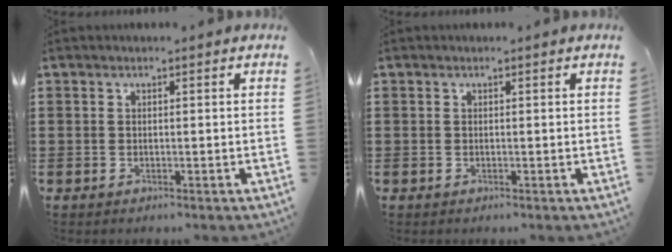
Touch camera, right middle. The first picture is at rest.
{"total": 0.0}